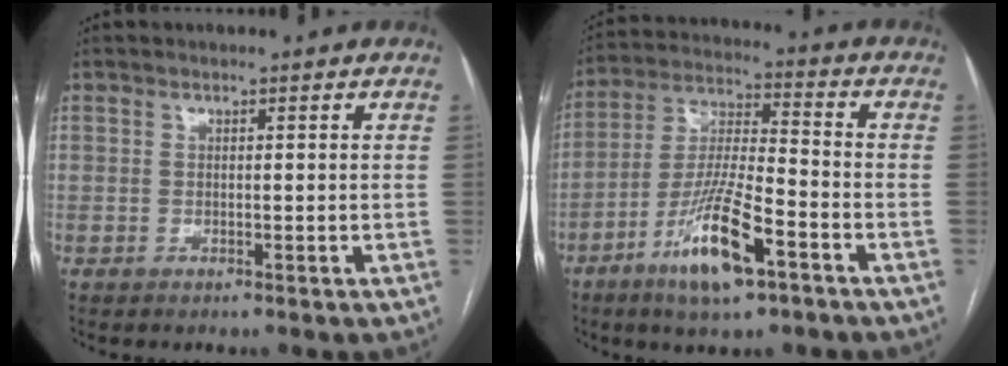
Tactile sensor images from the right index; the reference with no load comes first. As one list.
[{"total": 13.2, "force": [-6.8, 2.5, 11.0], "torque": [-0.214, -0.011, -0.122]}]